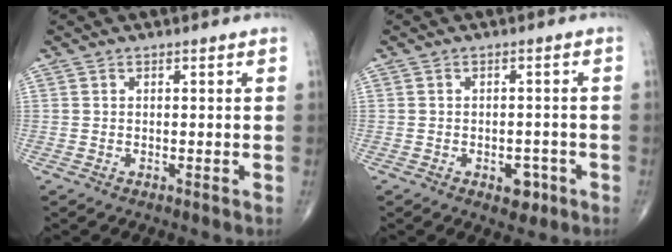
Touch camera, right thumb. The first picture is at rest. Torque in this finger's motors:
{"motor_torque": [-0.09, -0.36, -0.05, -0.09, 0.05]}